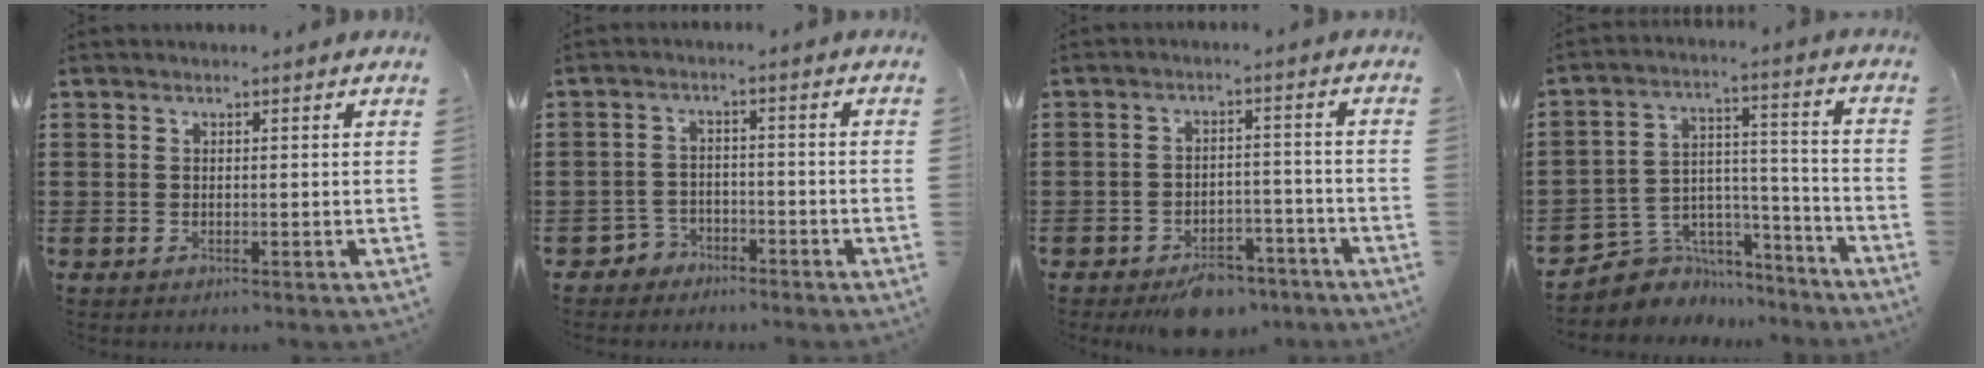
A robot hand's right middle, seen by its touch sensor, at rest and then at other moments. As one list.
[{"total": 3.0, "force": [-2.7, 1.2, 0.1], "torque": [-0.021, -0.003, -0.060]}, {"total": 5.2, "force": [-4.5, 1.8, 1.8], "torque": [-0.027, 0.011, -0.085]}, {"total": 5.5, "force": [-4.5, 3.2, 0.2], "torque": [-0.021, 0.005, -0.088]}]